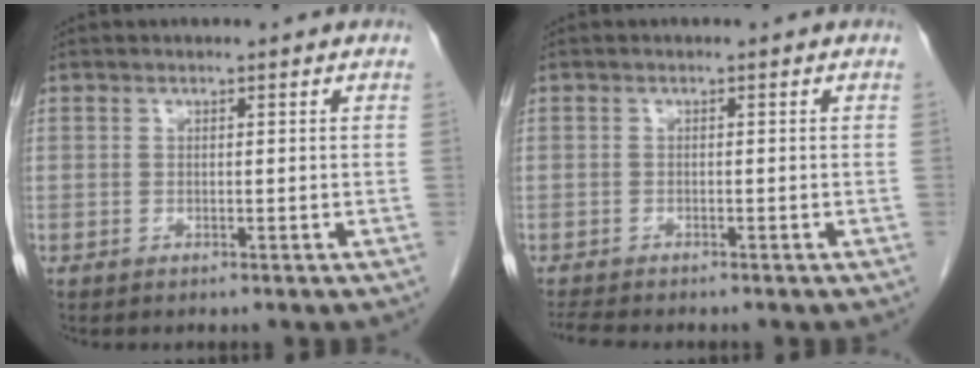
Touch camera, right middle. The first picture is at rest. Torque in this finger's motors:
{"motor_torque": [0.34, -0.23, 0.03, 0.00]}